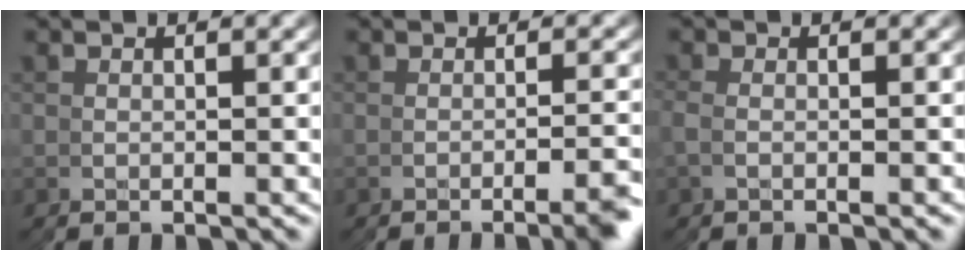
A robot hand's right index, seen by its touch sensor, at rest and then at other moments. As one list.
[{"total": 2.0, "force": [-1.4, -1.1, 0.8], "torque": [-0.006, 0.015, -0.031]}, {"total": 1.2, "force": [-0.3, -0.9, -0.7], "torque": [0.001, 0.007, -0.010]}]